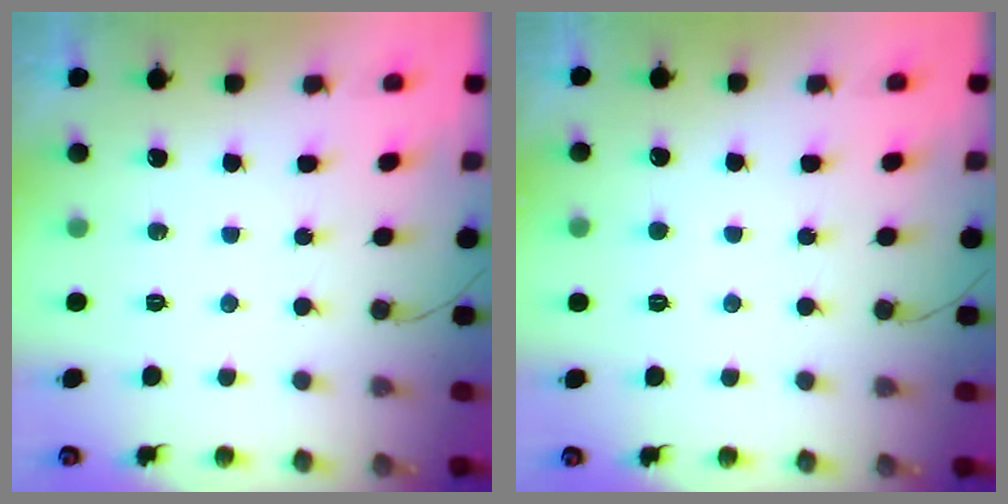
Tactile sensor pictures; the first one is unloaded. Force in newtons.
{"total": 2.5, "press": 2.5, "slide": 0.2}